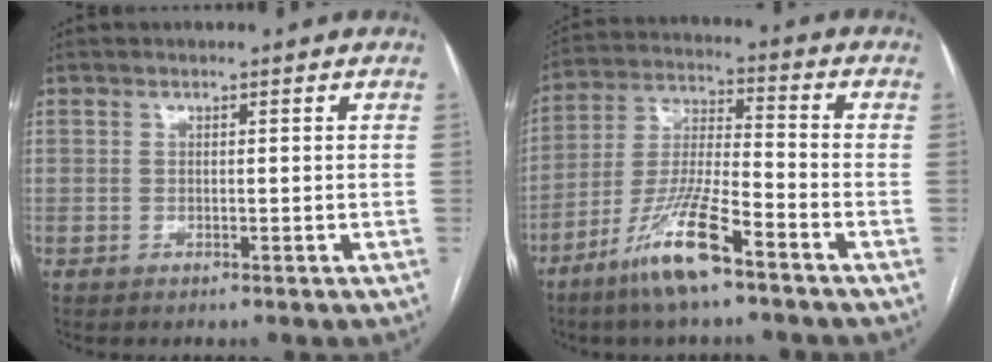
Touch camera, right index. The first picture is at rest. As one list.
[{"total": 11.9, "force": [-7.5, 1.1, 9.2], "torque": [-0.188, -0.020, -0.147]}]